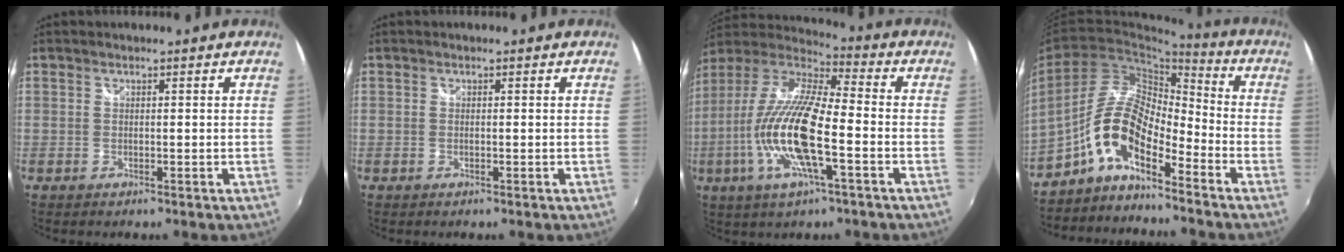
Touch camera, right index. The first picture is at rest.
{"total": 0.0}
{"total": 18.4, "force": [-5.2, 4.1, 17.2], "torque": [-0.341, -0.017, -0.108]}
{"total": 10.4, "force": [-6.2, 3.5, 7.5], "torque": [-0.151, 0.015, -0.127]}